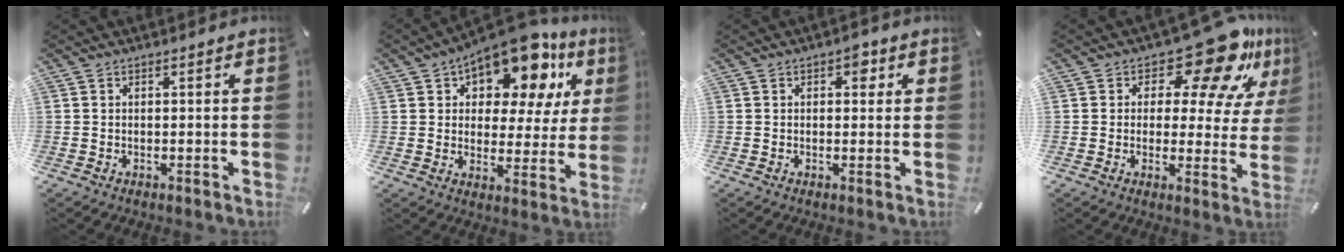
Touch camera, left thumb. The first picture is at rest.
{"total": 15.2, "force": [10.9, 7.4, 7.6], "torque": [-0.123, -0.081, 0.190]}
{"total": 3.1, "force": [1.1, 2.0, 2.1], "torque": [-0.014, -0.004, 0.009]}
{"total": 16.3, "force": [11.0, 6.5, 10.0], "torque": [-0.141, -0.081, 0.182]}